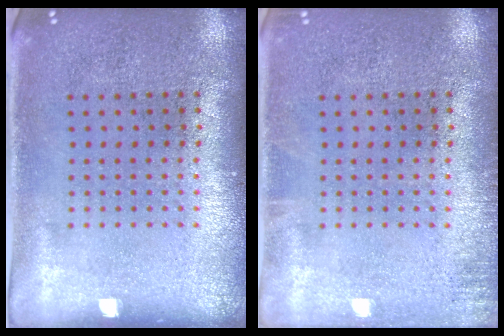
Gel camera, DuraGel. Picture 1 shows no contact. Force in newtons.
{"total": 1.2, "press": 1.1, "slide": 0.2}